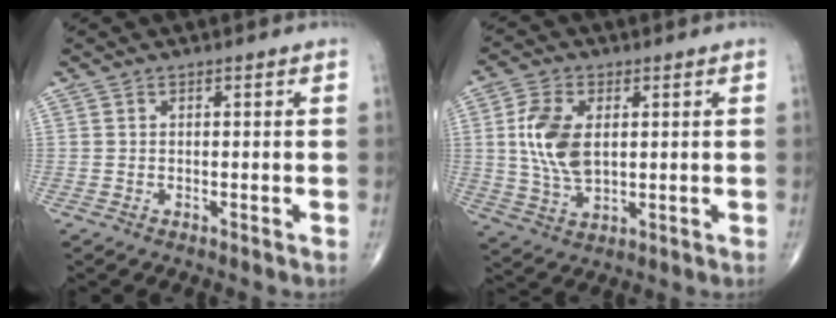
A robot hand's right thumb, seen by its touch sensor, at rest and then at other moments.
{"total": 8.0, "force": [1.2, 4.4, 6.6], "torque": [-0.138, -0.007, 0.027]}